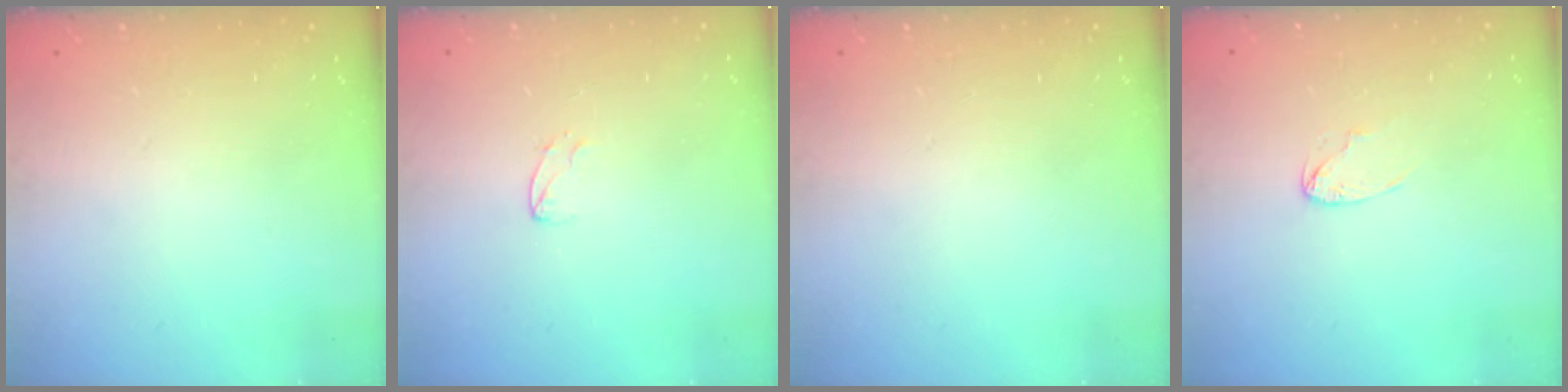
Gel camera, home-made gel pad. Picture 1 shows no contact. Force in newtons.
{"total": 3.3, "press": 3.3, "slide": 0.3}
{"total": 0.0}
{"total": 2.5, "press": 2.5, "slide": 0.2}